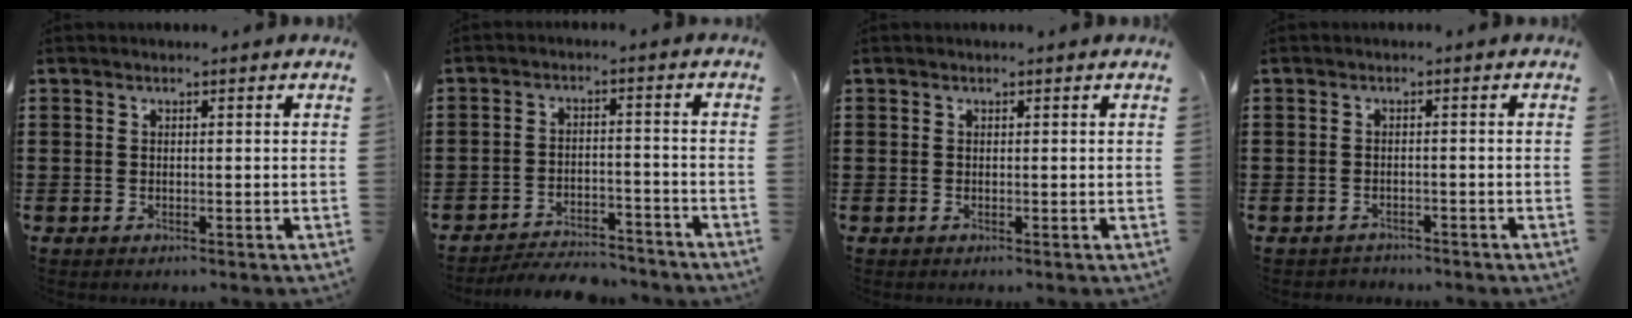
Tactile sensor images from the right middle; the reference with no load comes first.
{"total": 4.7, "force": [-4.6, 0.6, 0.9], "torque": [-0.024, 0.002, -0.096]}
{"total": 0.0}
{"total": 1.2, "force": [-1.2, 0.2, 0.0], "torque": [-0.006, -0.001, -0.026]}